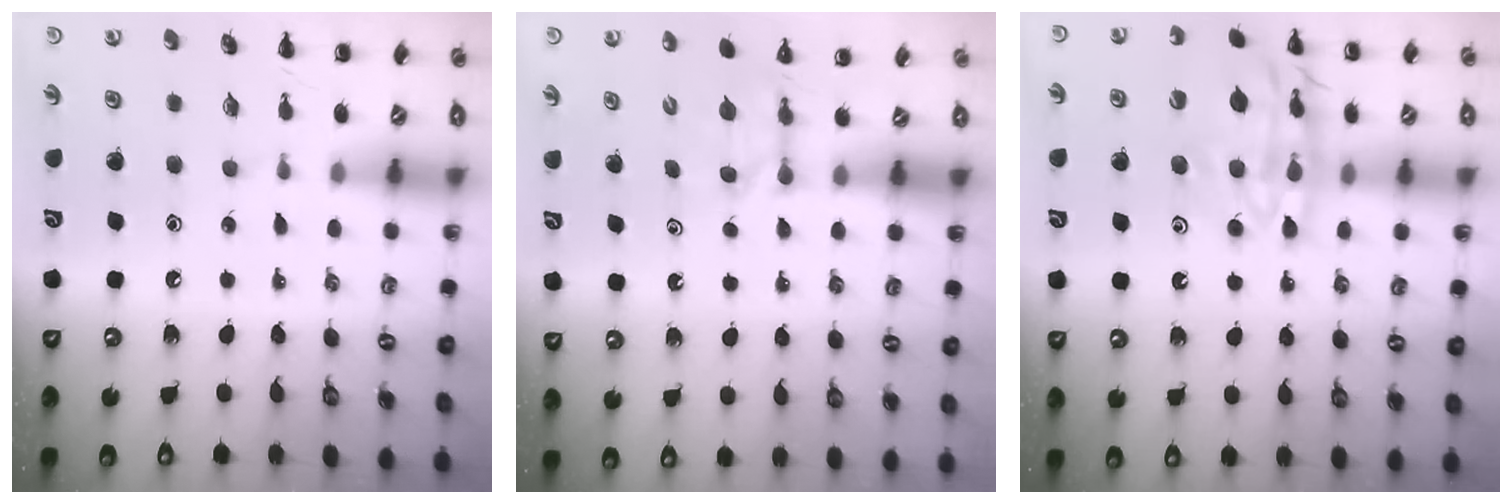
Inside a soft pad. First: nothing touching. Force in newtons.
{"total": 2.8, "press": 2.6, "slide": 1.1}
{"total": 17.7, "press": 17.6, "slide": 1.7}